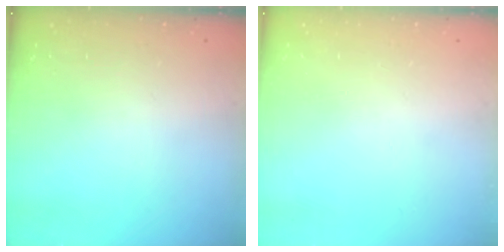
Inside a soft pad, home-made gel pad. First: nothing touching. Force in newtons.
{"total": 0.0}